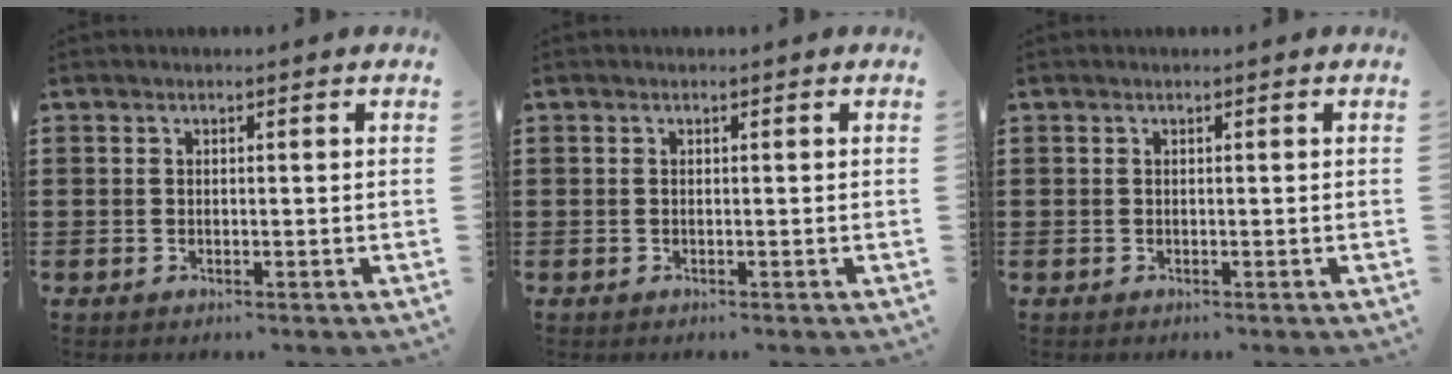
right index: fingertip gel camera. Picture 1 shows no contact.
{"total": 0.0}
{"total": 0.0}